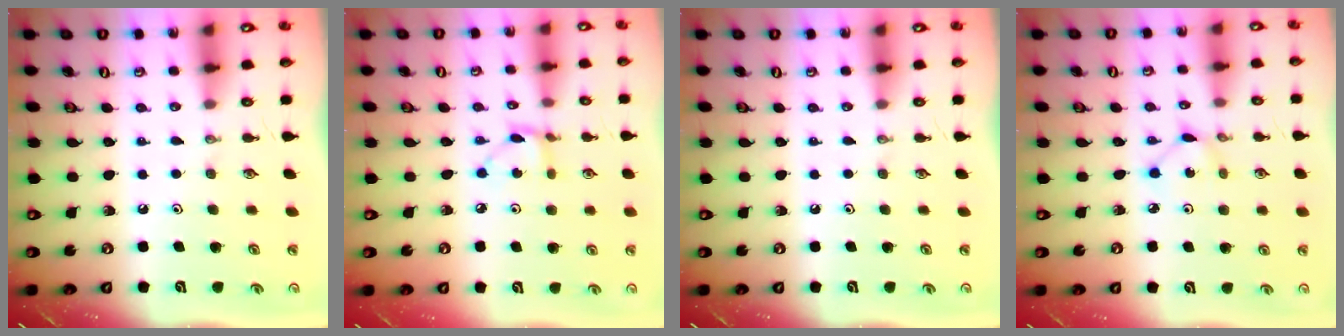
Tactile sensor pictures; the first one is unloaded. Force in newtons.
{"total": 3.6, "press": 3.6, "slide": 0.3}
{"total": 0.0}
{"total": 1.5, "press": 1.5, "slide": 0.1}